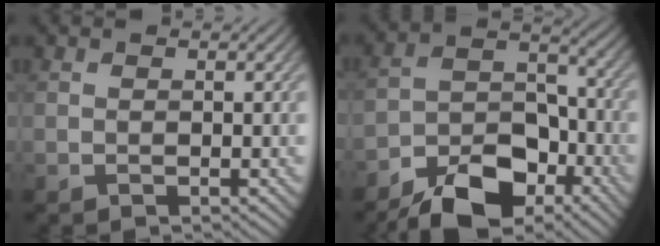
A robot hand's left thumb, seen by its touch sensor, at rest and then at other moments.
{"total": 13.6, "force": [-9.7, 6.6, 6.8], "torque": [-0.122, -0.018, -0.171]}